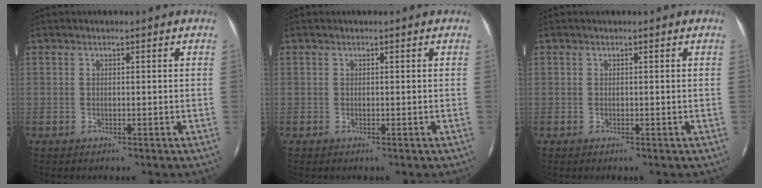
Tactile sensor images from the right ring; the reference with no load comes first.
{"total": 0.0}
{"total": 0.0}